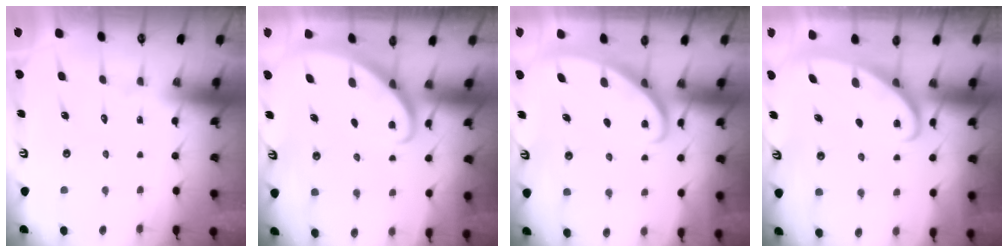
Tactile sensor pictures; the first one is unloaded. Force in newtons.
{"total": 2.8, "press": 2.8, "slide": 0.2}
{"total": 3.0, "press": 3.0, "slide": 0.1}
{"total": 2.9, "press": 2.9, "slide": 0.3}